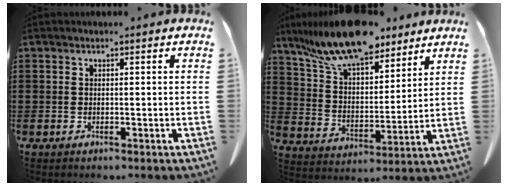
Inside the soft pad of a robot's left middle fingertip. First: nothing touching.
{"total": 12.4, "force": [10.2, 3.6, 6.0], "torque": [-0.138, -0.039, 0.184]}